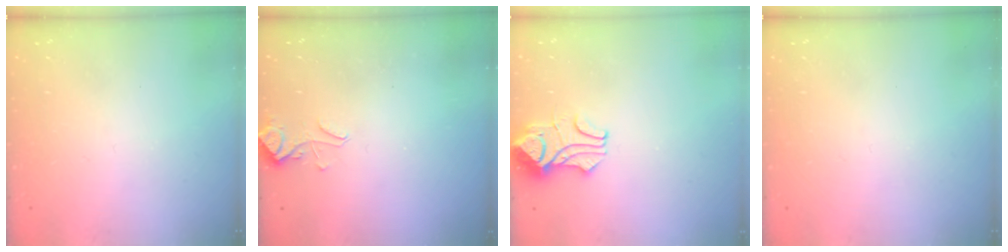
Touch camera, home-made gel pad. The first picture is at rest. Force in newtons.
{"total": 2.5, "press": 2.5, "slide": 0.4}
{"total": 3.4, "press": 3.3, "slide": 1.1}
{"total": 0.0}